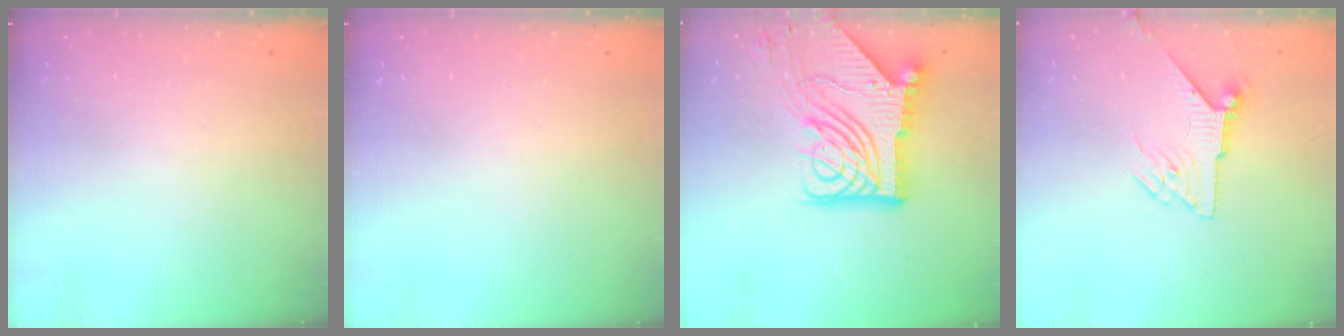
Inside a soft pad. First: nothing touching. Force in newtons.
{"total": 0.0}
{"total": 19.9, "press": 19.8, "slide": 2.6}
{"total": 6.5, "press": 6.4, "slide": 0.9}